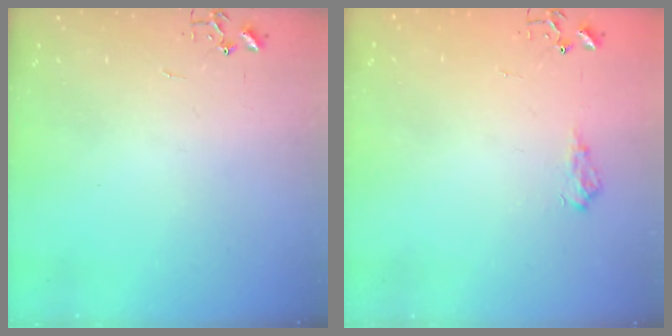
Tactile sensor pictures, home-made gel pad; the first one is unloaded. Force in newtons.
{"total": 7.4, "press": 7.4, "slide": 0.9}